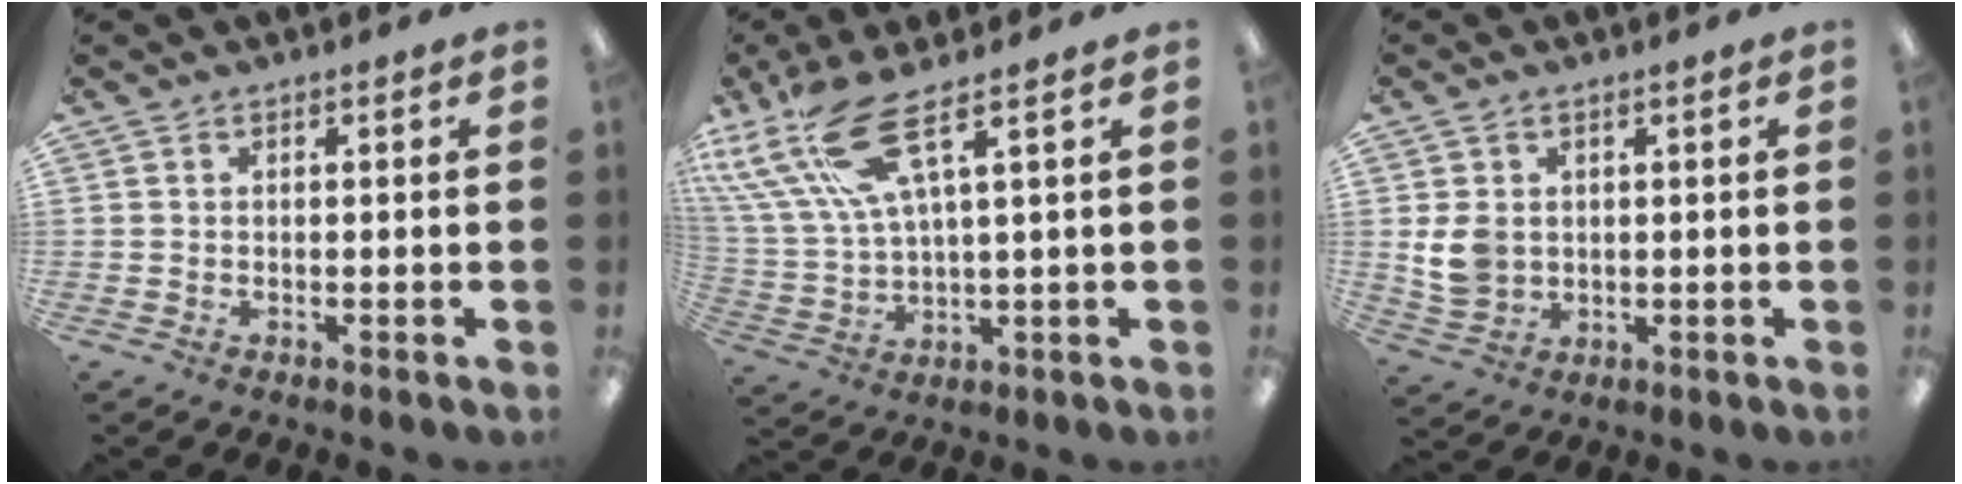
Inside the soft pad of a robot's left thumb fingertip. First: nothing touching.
{"total": 15.2, "force": [8.8, 4.4, 11.6], "torque": [-0.266, -0.037, 0.152]}
{"total": 6.6, "force": [1.5, 5.2, 3.8], "torque": [-0.080, 0.006, 0.032]}